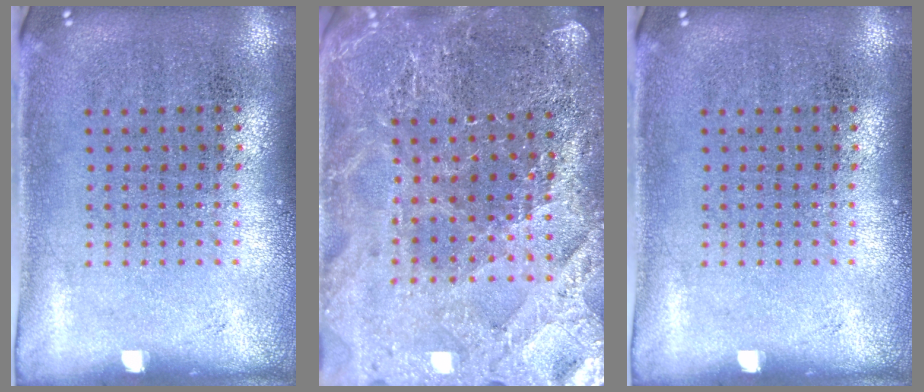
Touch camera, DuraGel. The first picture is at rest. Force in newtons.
{"total": 3.5, "press": 3.4, "slide": 0.8}
{"total": 0.0}